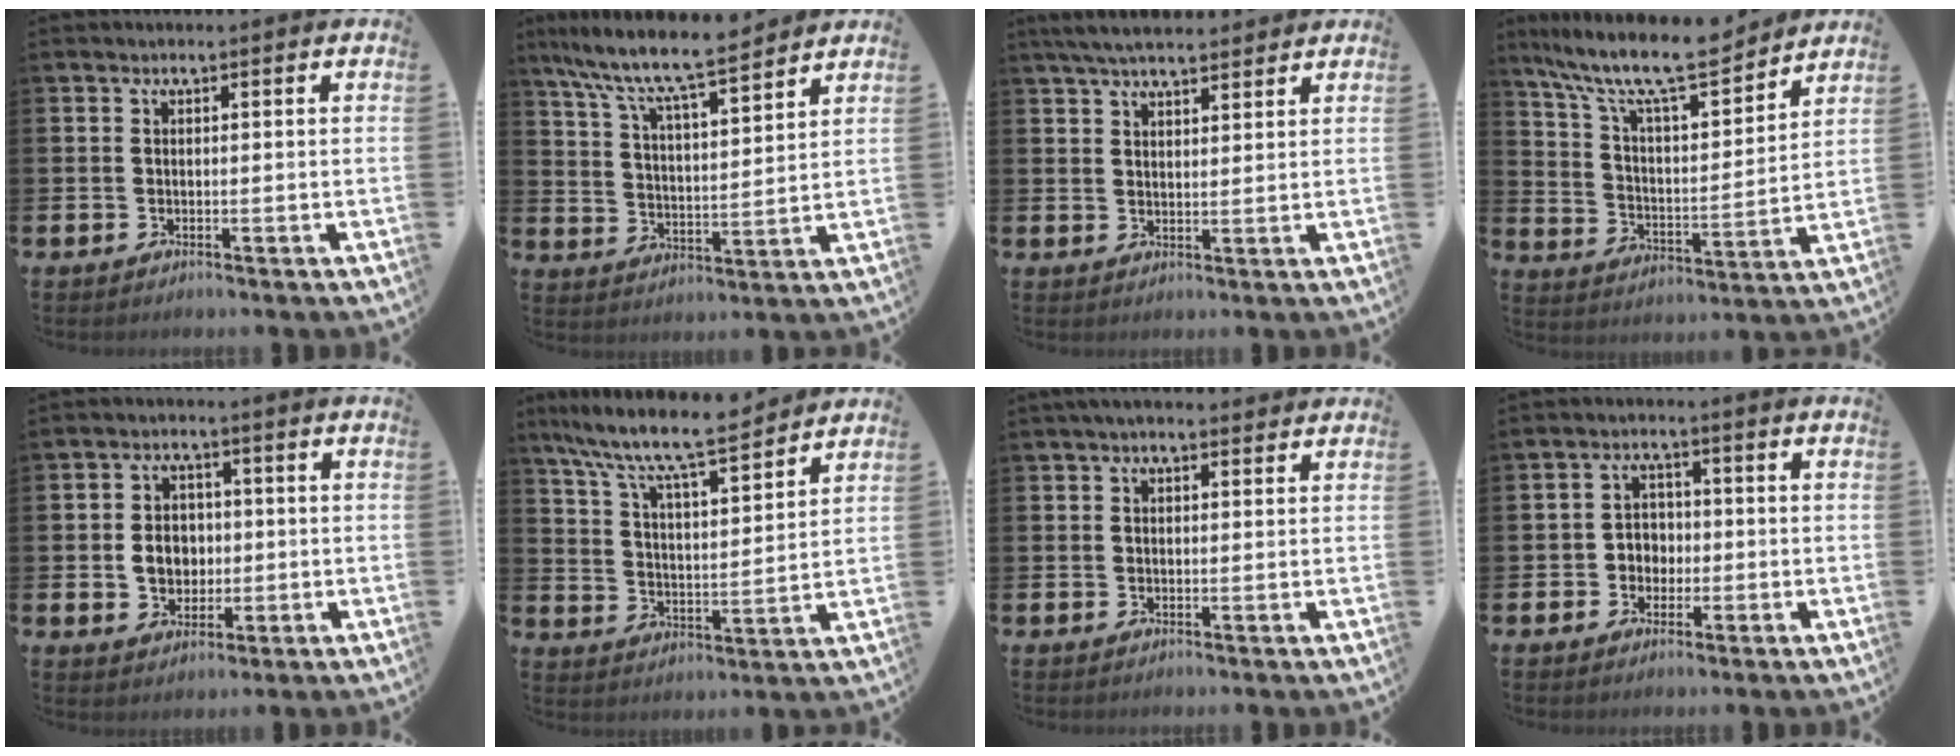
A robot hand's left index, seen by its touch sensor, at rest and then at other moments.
{"total": 8.6, "force": [8.0, 0.6, 3.0], "torque": [-0.096, -0.058, 0.138]}
{"total": 5.1, "force": [4.8, 1.0, 1.5], "torque": [-0.037, -0.013, 0.088]}
{"total": 11.6, "force": [10.2, 2.0, 5.1], "torque": [-0.125, -0.069, 0.174]}
{"total": 4.8, "force": [-0.1, 4.1, 2.5], "torque": [-0.037, 0.006, -0.010]}
{"total": 9.1, "force": [8.4, 0.9, 3.2], "torque": [-0.095, -0.064, 0.143]}
{"total": 2.3, "force": [2.0, 0.7, 1.0], "torque": [-0.019, 0.001, 0.036]}
{"total": 3.0, "force": [-0.7, 2.7, 0.9], "torque": [-0.013, 0.002, -0.022]}